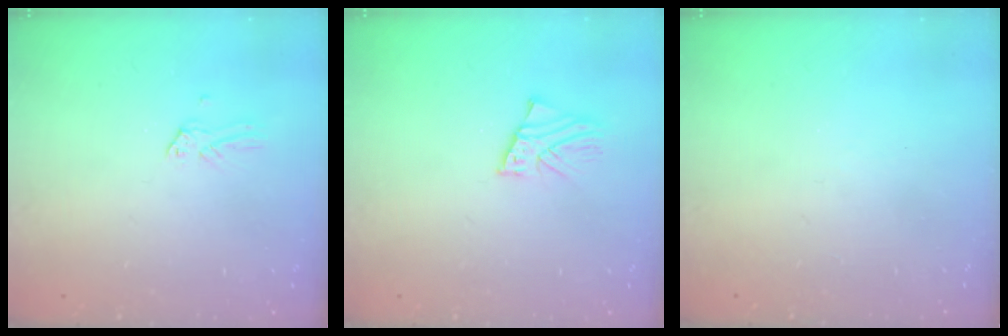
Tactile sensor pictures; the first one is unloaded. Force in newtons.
{"total": 2.3, "press": 2.3, "slide": 0.2}
{"total": 3.4, "press": 3.4, "slide": 0.2}